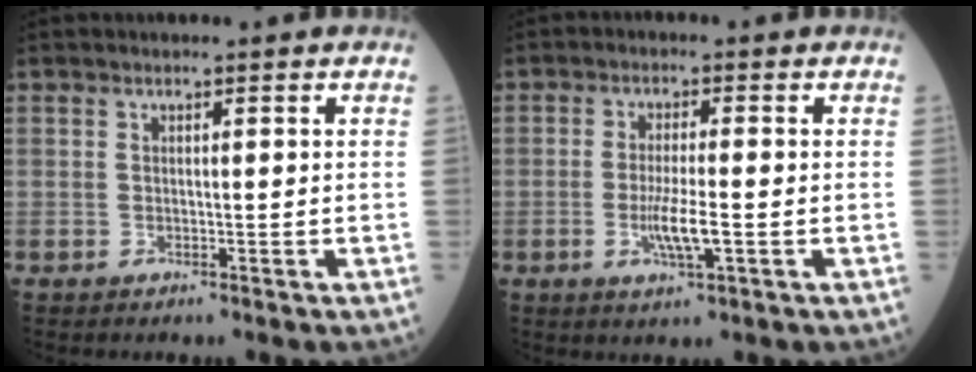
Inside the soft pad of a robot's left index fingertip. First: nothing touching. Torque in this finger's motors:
{"motor_torque": [0.99, 0.02, 0.39, 0.13]}